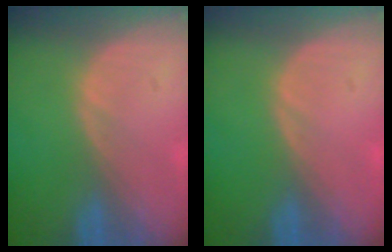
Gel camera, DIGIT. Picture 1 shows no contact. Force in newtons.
{"total": 0.0}